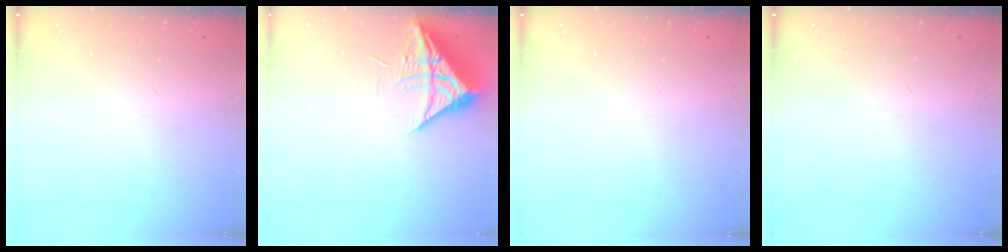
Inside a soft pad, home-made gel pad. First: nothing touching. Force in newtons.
{"total": 9.4, "press": 9.3, "slide": 1.0}
{"total": 0.0}
{"total": 0.0}